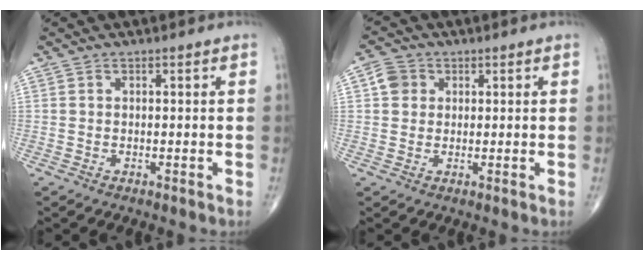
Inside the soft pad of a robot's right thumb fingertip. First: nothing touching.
{"total": 4.0, "force": [1.0, 3.5, 1.6], "torque": [-0.015, 0.005, 0.013]}